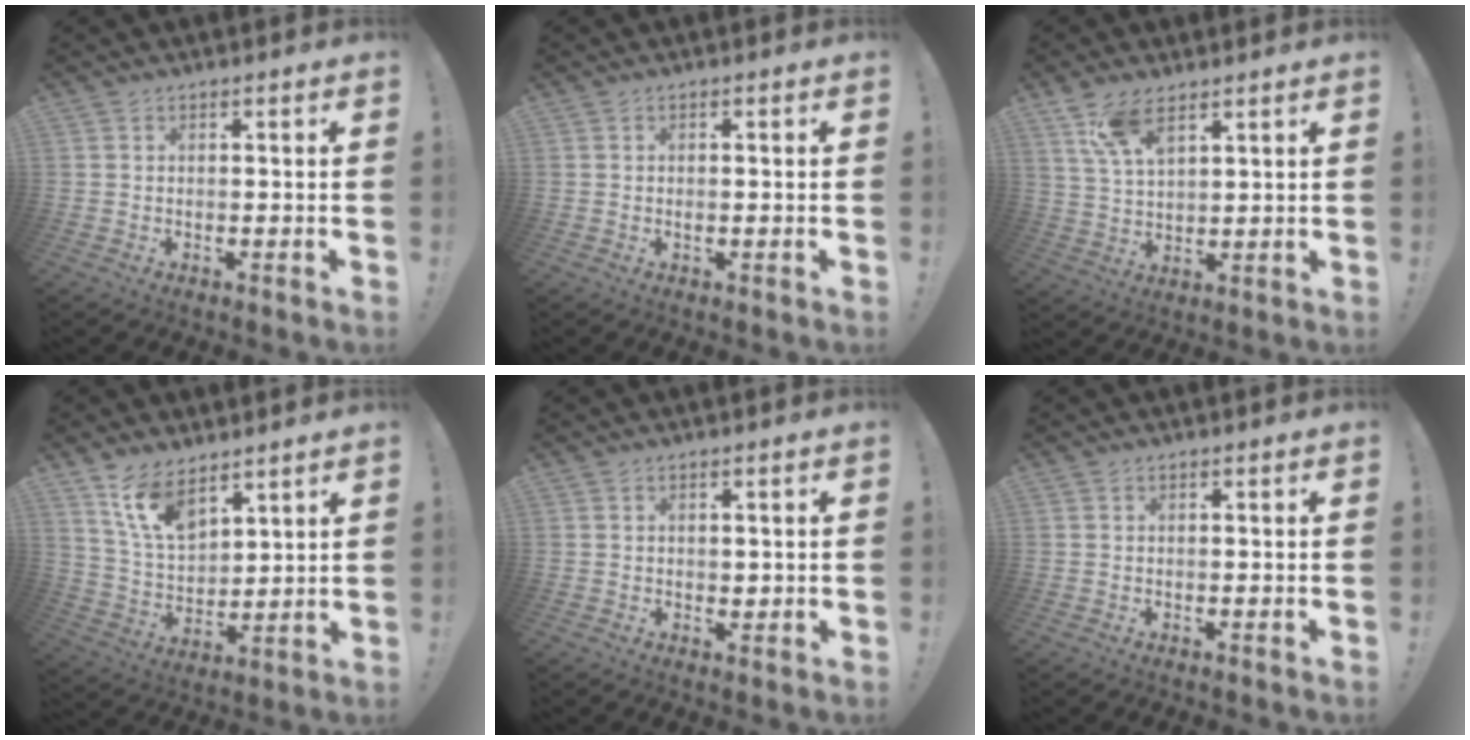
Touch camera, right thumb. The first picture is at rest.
{"total": 0.7, "force": [-0.2, 0.4, 0.5], "torque": [-0.012, 0.002, -0.004]}
{"total": 9.1, "force": [6.1, 3.6, 5.7], "torque": [-0.098, -0.025, 0.114]}
{"total": 12.2, "force": [8.7, 6.0, 6.0], "torque": [-0.121, -0.046, 0.170]}
{"total": 1.4, "force": [0.4, 1.2, 0.7], "torque": [0.003, -0.001, 0.003]}
{"total": 0.0}